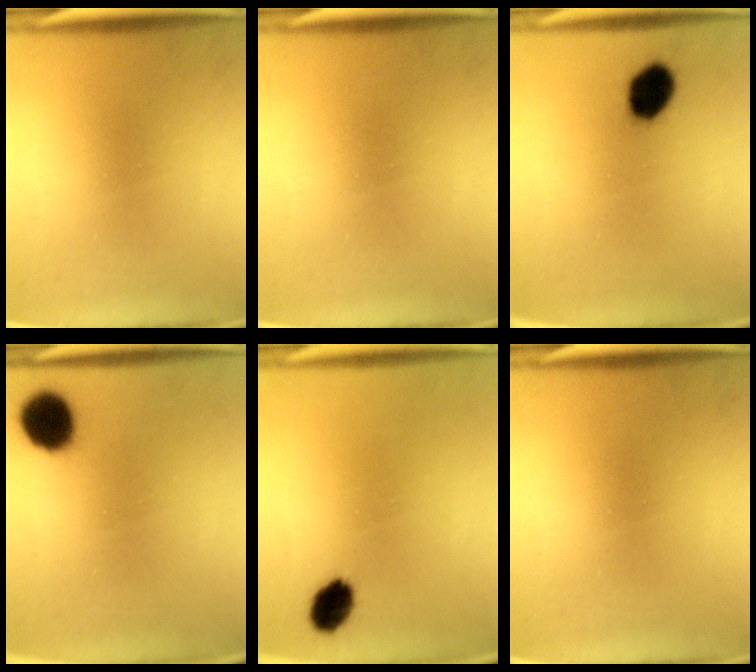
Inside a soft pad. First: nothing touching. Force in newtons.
{"total": 0.0}
{"total": 7.5}
{"total": 10.3}
{"total": 4.1}
{"total": 0.0}